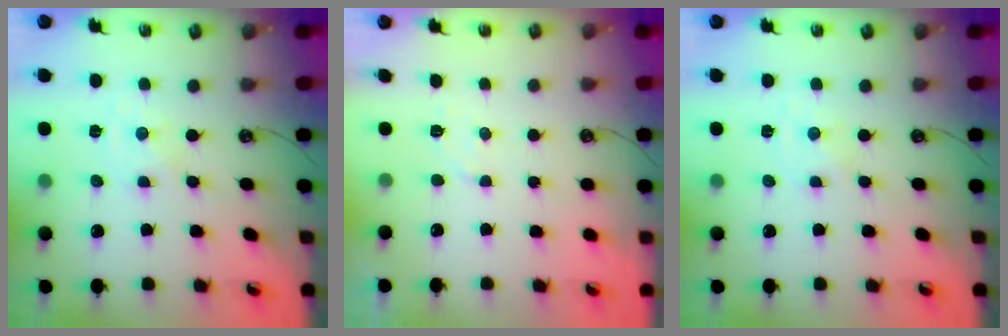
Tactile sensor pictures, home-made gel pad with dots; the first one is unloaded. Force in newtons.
{"total": 4.2, "press": 4.2, "slide": 0.6}
{"total": 0.0}